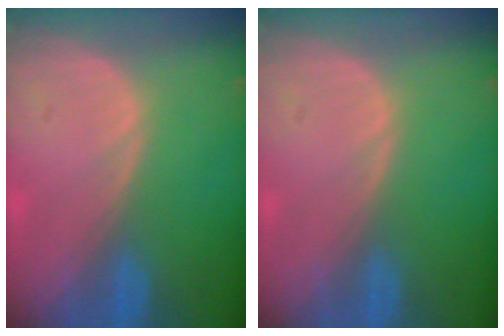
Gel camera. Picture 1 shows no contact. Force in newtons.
{"total": 0.0}